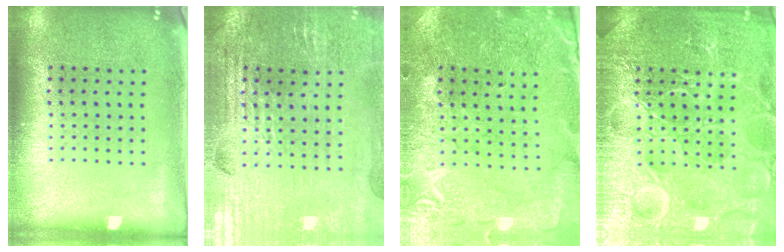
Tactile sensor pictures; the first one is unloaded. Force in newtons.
{"total": 2.8, "press": 2.7, "slide": 0.5}
{"total": 1.0, "press": 1.0, "slide": 0.2}
{"total": 7.4, "press": 7.4, "slide": 0.9}